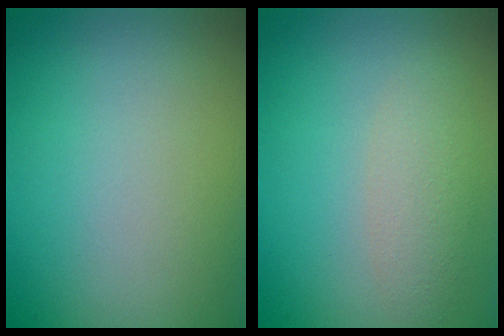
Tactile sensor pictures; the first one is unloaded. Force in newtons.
{"total": 2.2, "press": 2.2, "slide": 0.1}